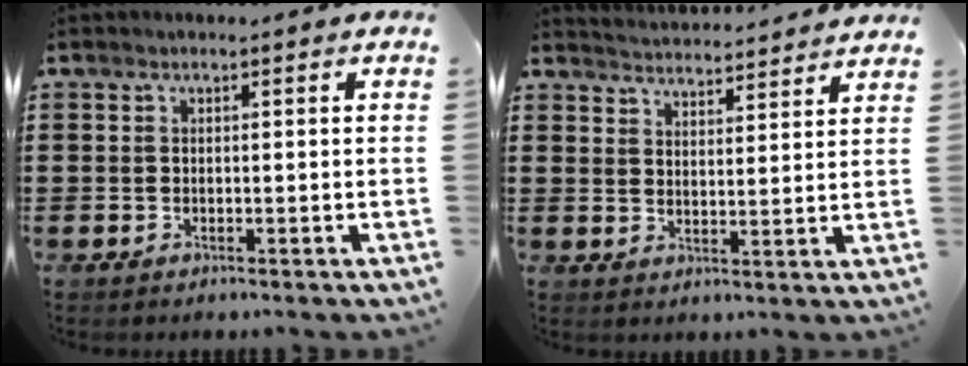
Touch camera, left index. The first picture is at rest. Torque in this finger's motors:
{"motor_torque": [2.14, 0.00, 0.03, 0.00]}